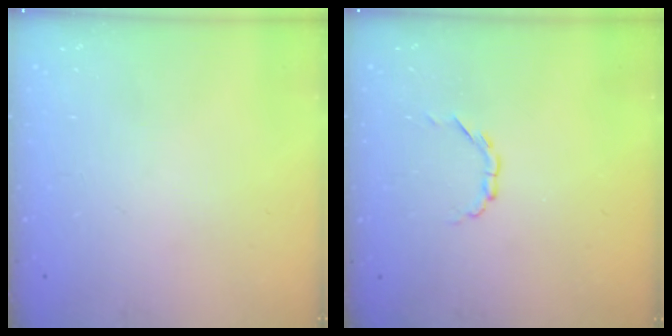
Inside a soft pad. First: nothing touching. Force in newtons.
{"total": 2.6, "press": 2.5, "slide": 0.9}